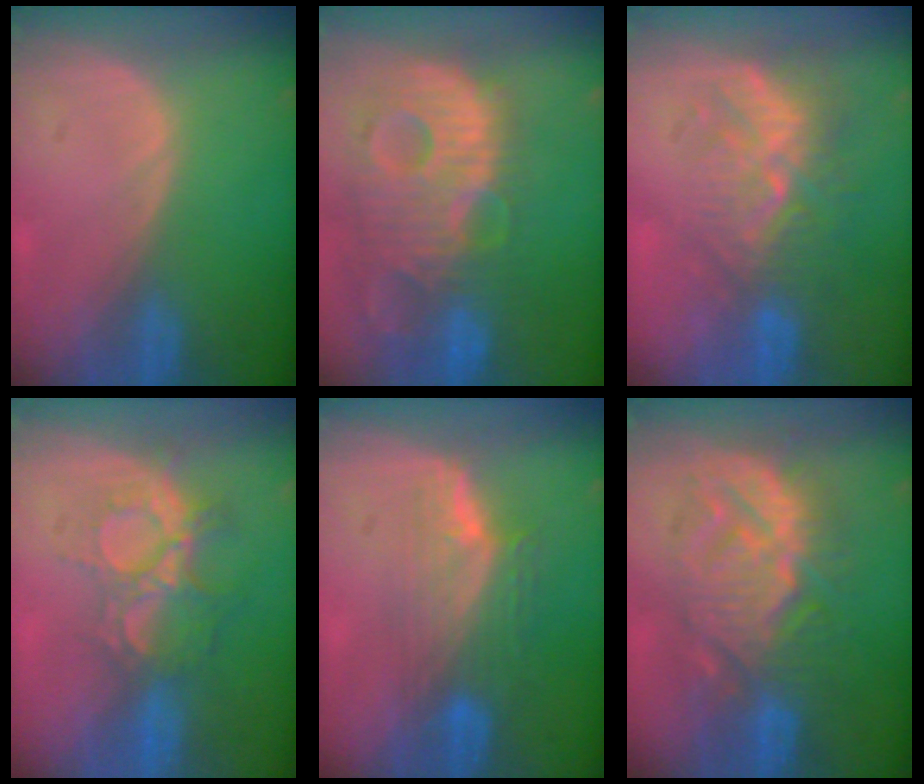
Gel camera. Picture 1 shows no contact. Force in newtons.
{"total": 13.9, "press": 11.9, "slide": 7.2}
{"total": 9.6, "press": 8.6, "slide": 4.1}
{"total": 9.3, "press": 7.8, "slide": 5.0}
{"total": 7.6, "press": 6.7, "slide": 3.5}
{"total": 11.0, "press": 10.9, "slide": 0.8}